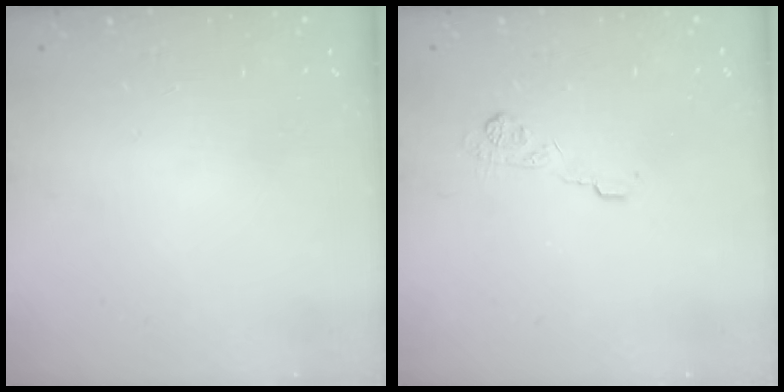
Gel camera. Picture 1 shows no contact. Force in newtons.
{"total": 7.6, "press": 7.5, "slide": 1.6}